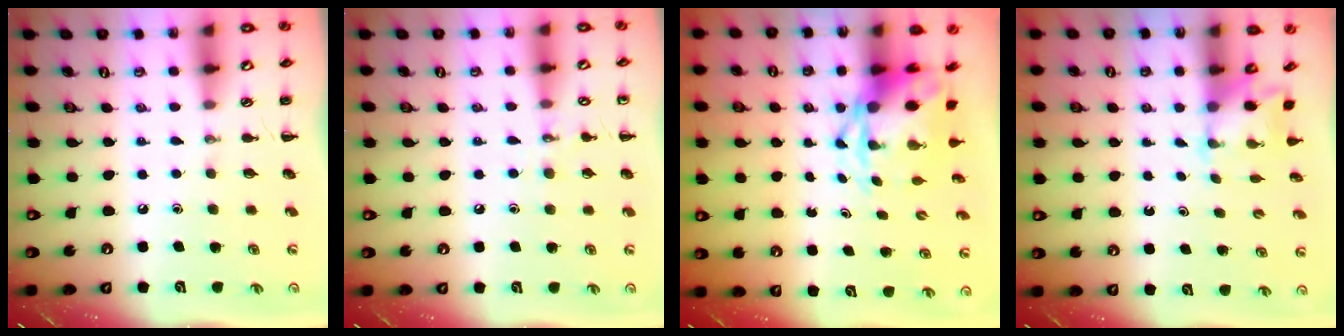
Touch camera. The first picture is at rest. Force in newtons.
{"total": 6.4, "press": 6.2, "slide": 1.6}
{"total": 4.9, "press": 4.7, "slide": 1.1}
{"total": 2.0, "press": 1.9, "slide": 0.6}